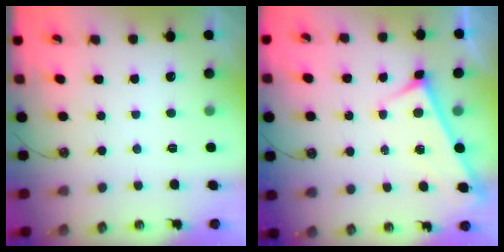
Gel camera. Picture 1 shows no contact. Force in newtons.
{"total": 3.0, "press": 3.0, "slide": 0.3}